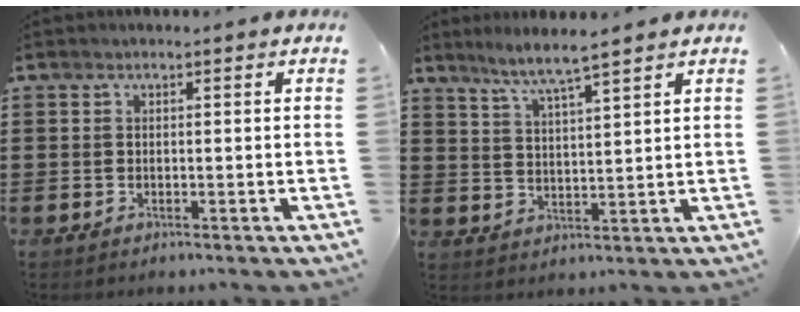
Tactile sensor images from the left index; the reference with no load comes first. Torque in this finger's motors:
{"motor_torque": [1.12, 1.01, 0.60, 0.16]}